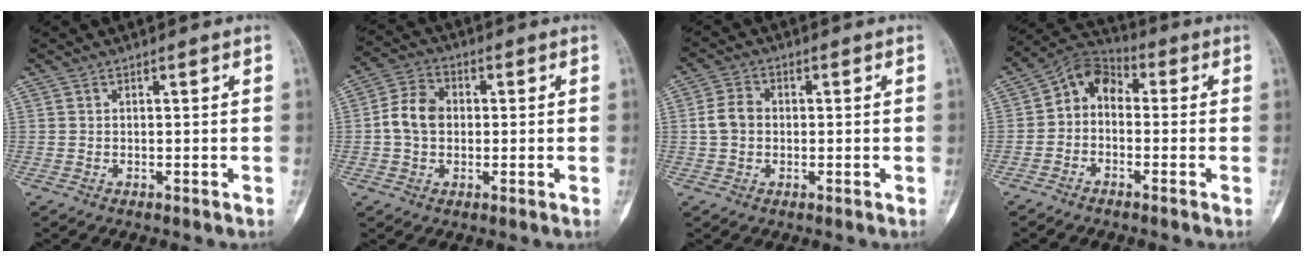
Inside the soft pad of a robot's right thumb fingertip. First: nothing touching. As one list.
[{"total": 7.4, "force": [0.0, 5.8, 4.7], "torque": [-0.080, 0.018, -0.009]}, {"total": 4.6, "force": [-0.1, 3.6, 2.8], "torque": [-0.049, 0.012, -0.007]}, {"total": 7.2, "force": [-0.5, 5.4, 4.8], "torque": [-0.061, 0.034, -0.032]}]